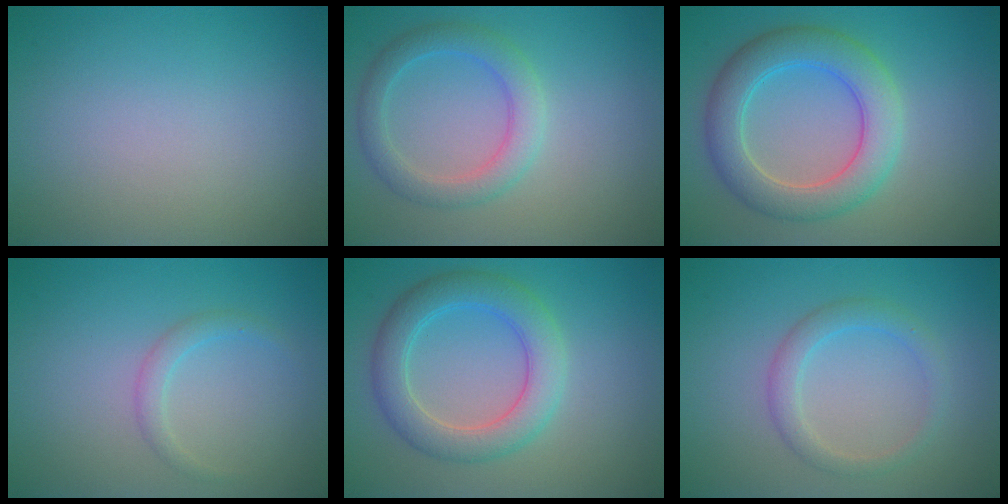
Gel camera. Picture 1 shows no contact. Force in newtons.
{"total": 3.3, "press": 3.3, "slide": 0.1}
{"total": 6.0, "press": 6.0, "slide": 0.5}
{"total": 1.4, "press": 1.4, "slide": 0.1}
{"total": 4.8, "press": 4.8, "slide": 0.2}
{"total": 2.3, "press": 2.3, "slide": 0.1}